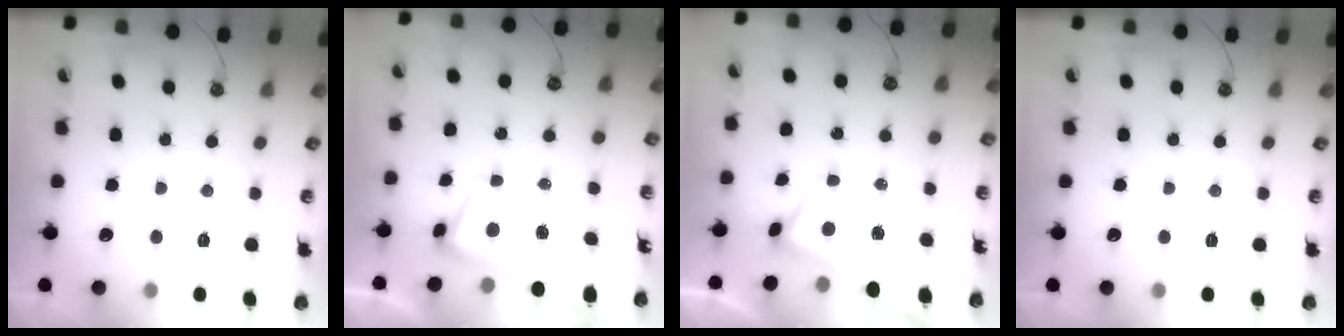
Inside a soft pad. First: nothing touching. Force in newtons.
{"total": 2.1, "press": 1.3, "slide": 1.7}
{"total": 3.0, "press": 3.0, "slide": 0.0}
{"total": 0.0}